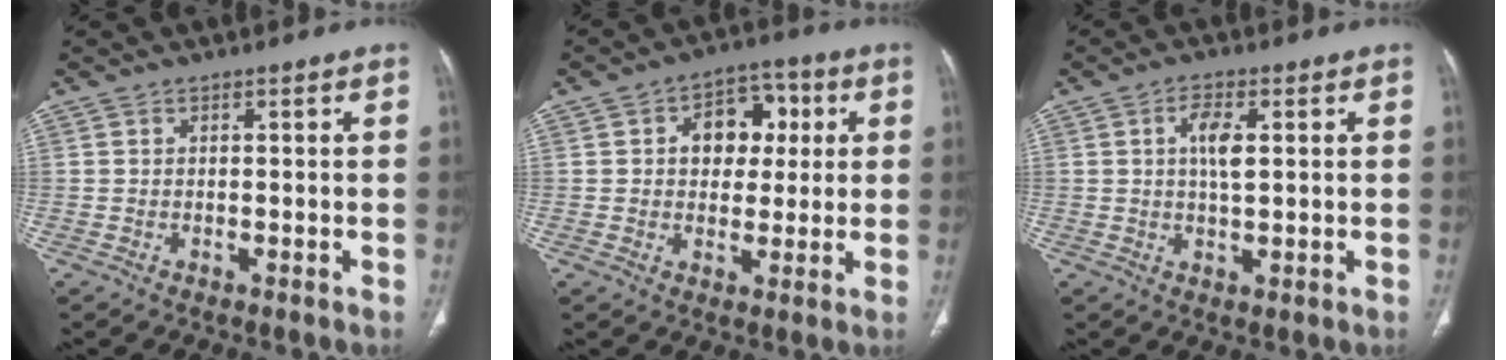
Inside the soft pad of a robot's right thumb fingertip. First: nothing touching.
{"total": 10.0, "force": [2.0, 7.3, 6.5], "torque": [-0.047, 0.012, 0.026]}
{"total": 5.1, "force": [1.1, 2.0, 4.6], "torque": [-0.082, -0.006, 0.017]}